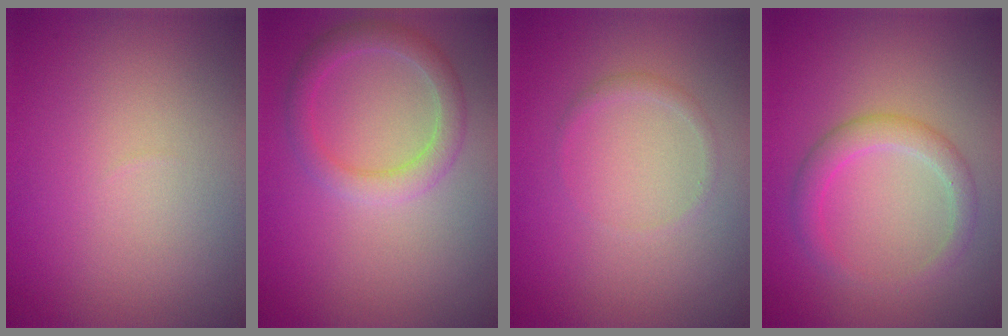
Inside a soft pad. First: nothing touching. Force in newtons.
{"total": 2.9, "press": 2.9, "slide": 0.1}
{"total": 0.8, "press": 0.8, "slide": 0.1}
{"total": 2.5, "press": 2.5, "slide": 0.1}